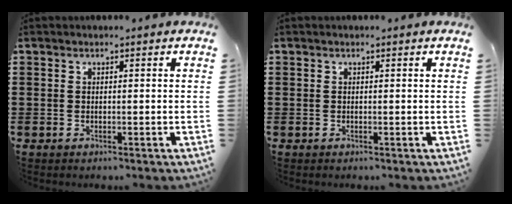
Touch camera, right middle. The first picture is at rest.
{"total": 0.0}